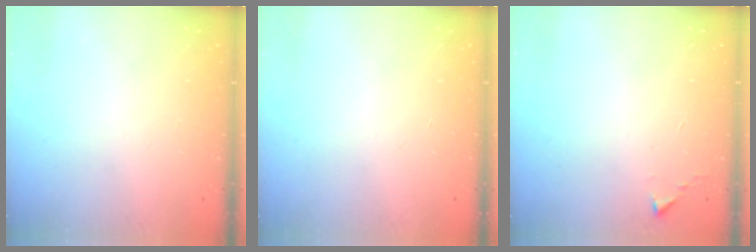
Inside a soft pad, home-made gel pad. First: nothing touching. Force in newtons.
{"total": 0.0}
{"total": 2.7, "press": 2.7, "slide": 0.5}